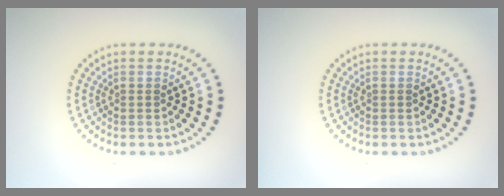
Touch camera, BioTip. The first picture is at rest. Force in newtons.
{"total": 0.0}